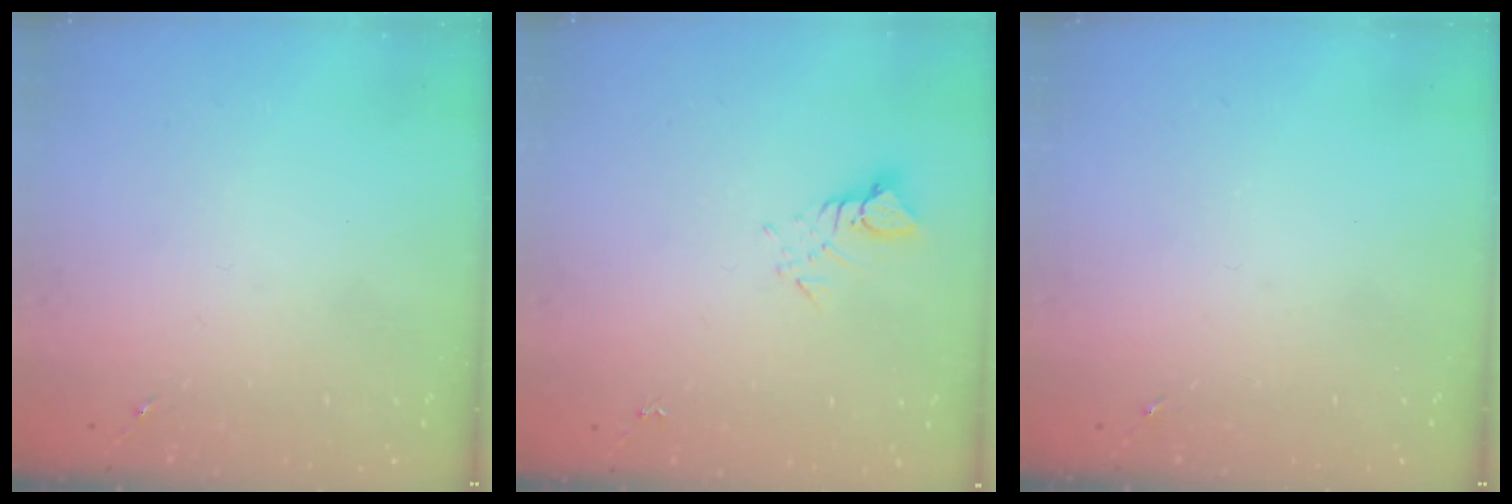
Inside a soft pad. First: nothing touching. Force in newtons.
{"total": 3.1, "press": 3.1, "slide": 0.3}
{"total": 0.0}